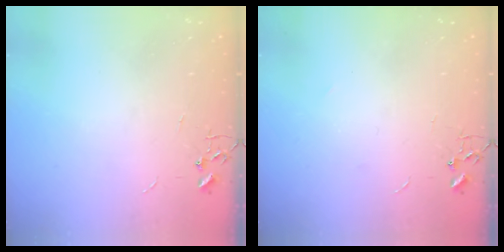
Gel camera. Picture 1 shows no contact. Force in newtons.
{"total": 3.4, "press": 3.1, "slide": 1.5}